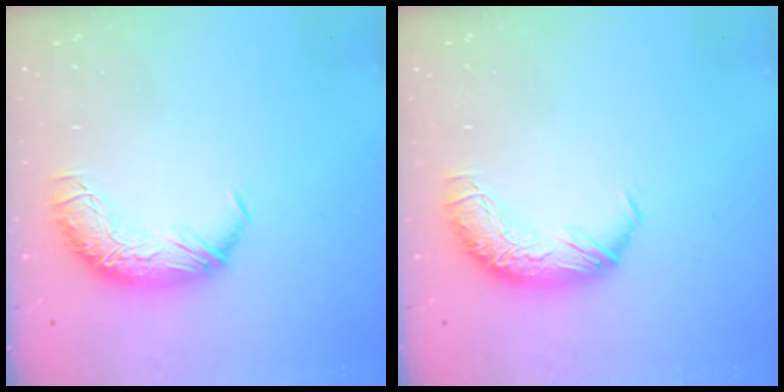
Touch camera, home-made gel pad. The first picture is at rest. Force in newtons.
{"total": 0.0}